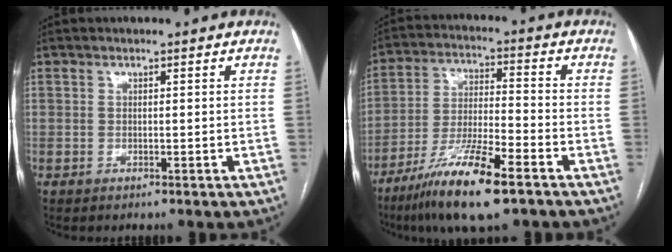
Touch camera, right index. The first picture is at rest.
{"total": 13.9, "force": [-8.8, 1.4, 10.7], "torque": [-0.210, -0.030, -0.160]}